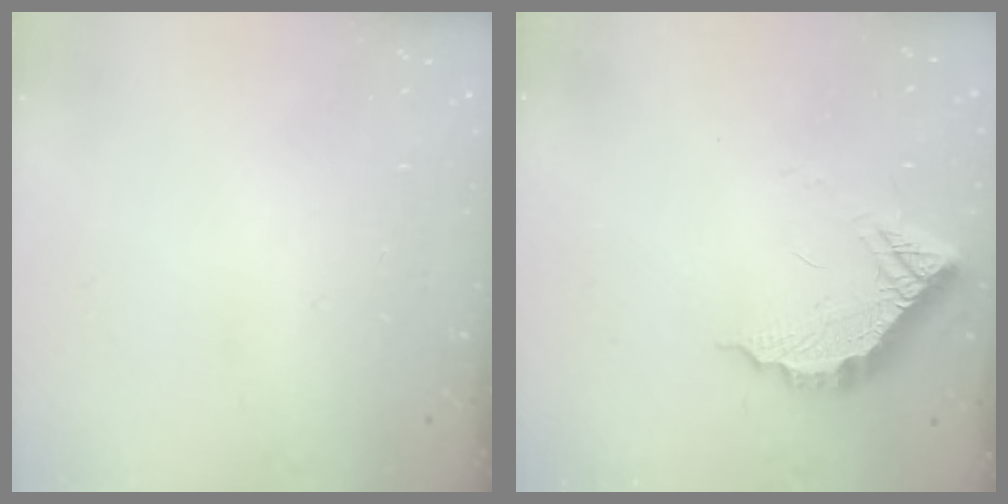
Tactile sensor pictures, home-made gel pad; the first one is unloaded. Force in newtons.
{"total": 11.9, "press": 11.8, "slide": 0.7}